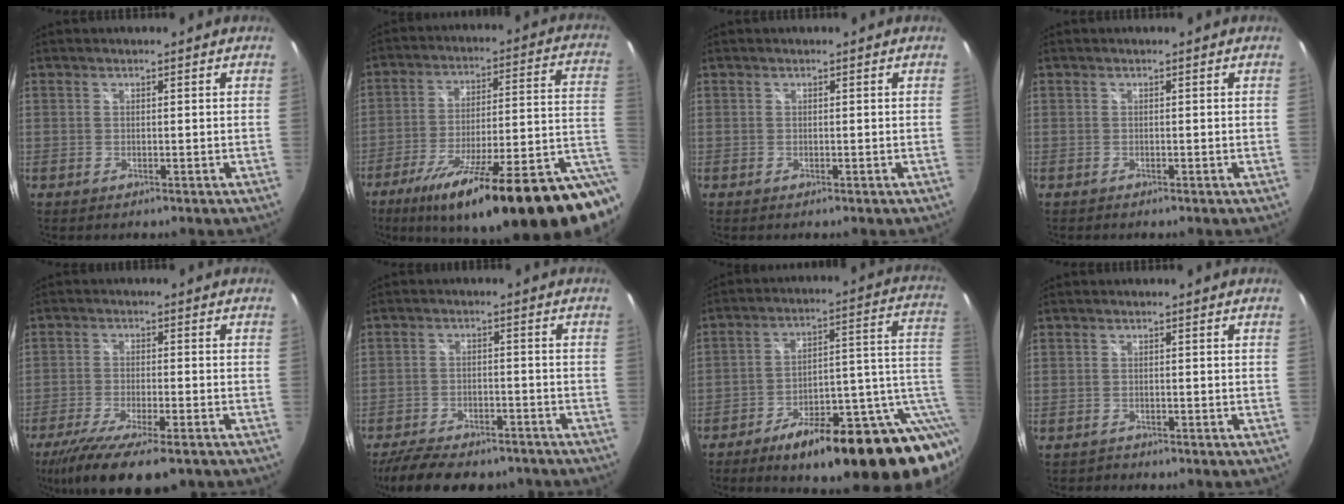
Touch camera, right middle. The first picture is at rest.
{"total": 27.4, "force": [-14.2, 4.1, 23.1], "torque": [-0.306, -0.037, -0.203]}
{"total": 0.0}
{"total": 0.0}
{"total": 14.4, "force": [-10.5, 3.2, 9.3], "torque": [-0.191, -0.055, -0.177]}
{"total": 15.4, "force": [-12.5, 5.6, 7.2], "torque": [-0.153, -0.024, -0.181]}
{"total": 24.5, "force": [-10.5, 7.6, 20.8], "torque": [-0.253, 0.019, -0.143]}
{"total": 1.1, "force": [-1.0, 0.5, -0.2], "torque": [-0.001, 0.000, -0.018]}